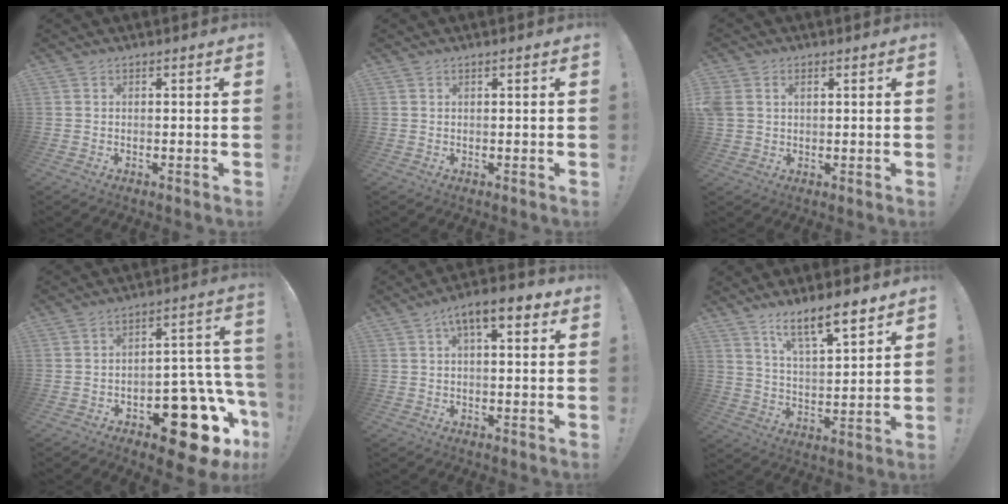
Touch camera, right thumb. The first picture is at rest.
{"total": 0.7, "force": [0.5, -0.1, 0.5], "torque": [-0.006, -0.002, 0.007]}
{"total": 3.6, "force": [1.1, 2.9, 1.8], "torque": [-0.041, 0.000, 0.021]}
{"total": 19.5, "force": [-9.5, 9.7, 13.9], "torque": [-0.133, 0.058, -0.137]}
{"total": 8.4, "force": [3.7, 3.2, 6.9], "torque": [-0.096, -0.008, 0.059]}
{"total": 11.9, "force": [8.8, 3.0, 7.4], "torque": [-0.117, -0.053, 0.150]}